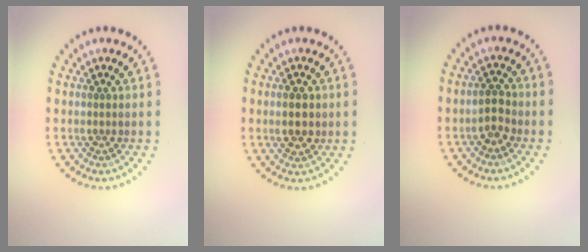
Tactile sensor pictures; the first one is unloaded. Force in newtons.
{"total": 2.5, "press": 2.4, "slide": 0.2}
{"total": 1.8, "press": 1.8, "slide": 0.6}